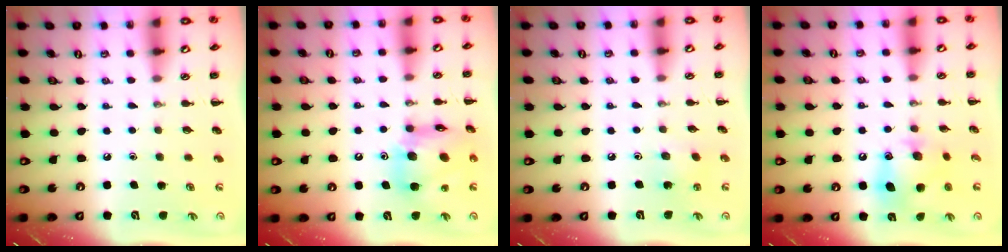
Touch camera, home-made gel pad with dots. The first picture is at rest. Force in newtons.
{"total": 13.5, "press": 12.9, "slide": 4.1}
{"total": 3.4, "press": 3.3, "slide": 0.9}
{"total": 11.4, "press": 11.3, "slide": 1.7}